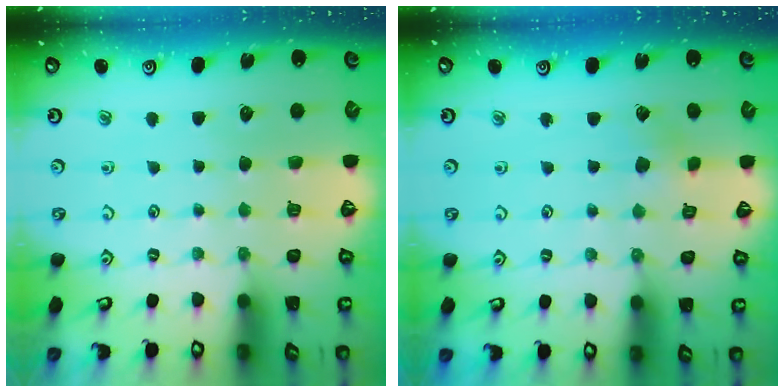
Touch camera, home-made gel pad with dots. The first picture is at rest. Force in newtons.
{"total": 2.4, "press": 2.4, "slide": 0.3}